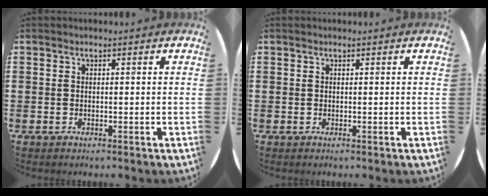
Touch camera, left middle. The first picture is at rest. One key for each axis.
{"total": 0.0}